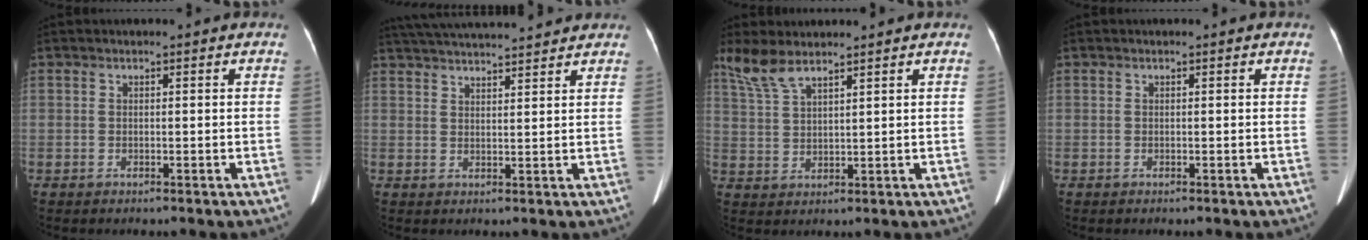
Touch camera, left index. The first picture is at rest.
{"total": 15.0, "force": [13.9, 1.1, 5.6], "torque": [-0.099, 0.032, 0.204]}
{"total": 5.1, "force": [4.2, 0.7, 2.7], "torque": [-0.068, 0.006, 0.096]}
{"total": 0.0}